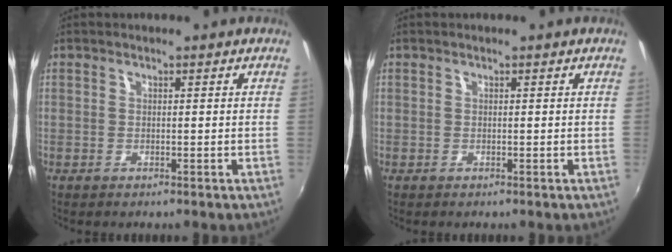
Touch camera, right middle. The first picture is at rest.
{"total": 0.0}